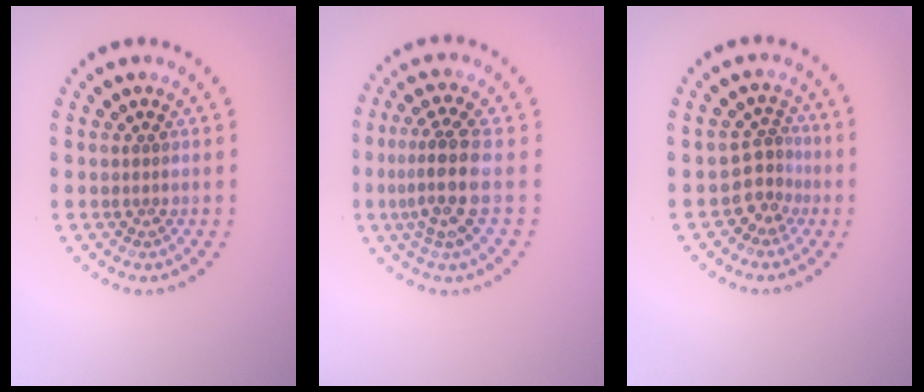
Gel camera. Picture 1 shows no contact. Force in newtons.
{"total": 4.1, "press": 3.3, "slide": 2.5}
{"total": 2.8, "press": 1.9, "slide": 2.0}